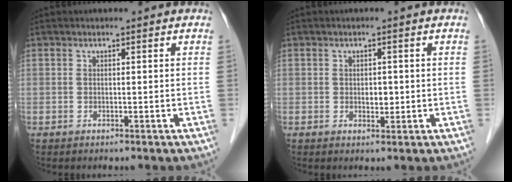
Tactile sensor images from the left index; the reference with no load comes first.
{"total": 1.8, "force": [0.0, 1.1, 1.4], "torque": [-0.021, 0.000, 0.002]}